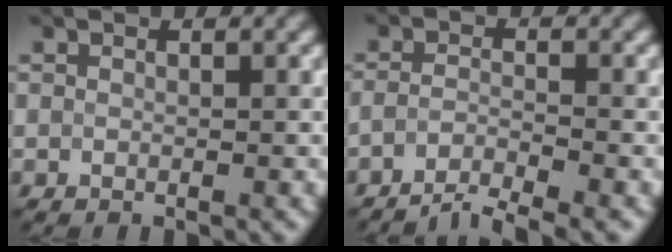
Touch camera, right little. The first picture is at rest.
{"total": 3.9, "force": [-3.7, 0.3, 1.5], "torque": [-0.020, -0.001, -0.069]}